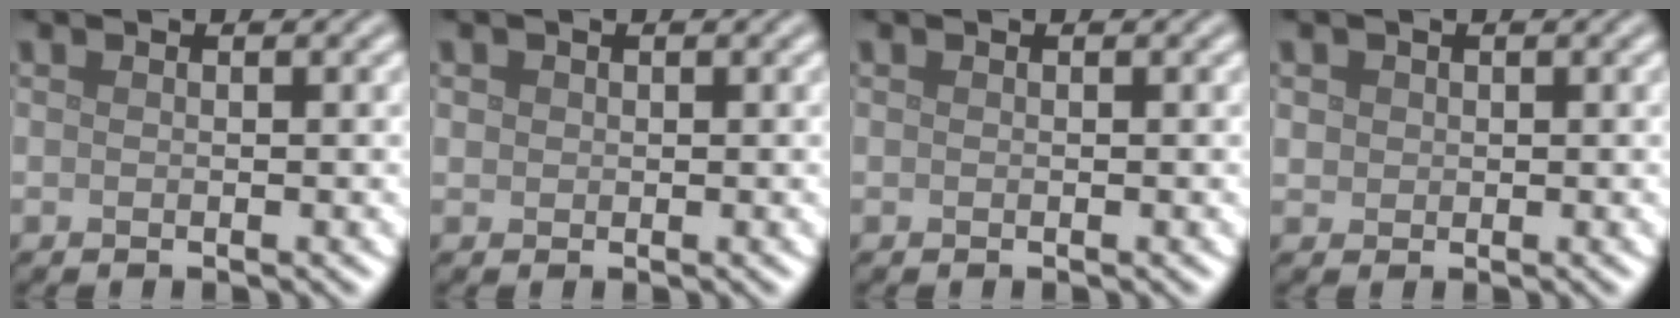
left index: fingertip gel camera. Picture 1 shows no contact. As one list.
[{"total": 0.7, "force": [0.2, 0.7, 0.1], "torque": [0.002, -0.001, 0.003]}, {"total": 0.0}, {"total": 1.0, "force": [0.3, 1.0, 0.2], "torque": [0.001, -0.003, 0.007]}]